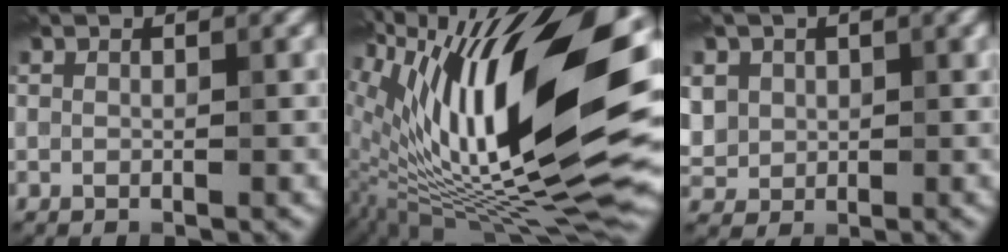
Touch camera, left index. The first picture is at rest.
{"total": 18.9, "force": [3.4, 7.0, 17.2], "torque": [-0.291, 0.009, 0.054]}
{"total": 4.5, "force": [1.5, 3.9, 1.6], "torque": [-0.047, 0.014, 0.029]}